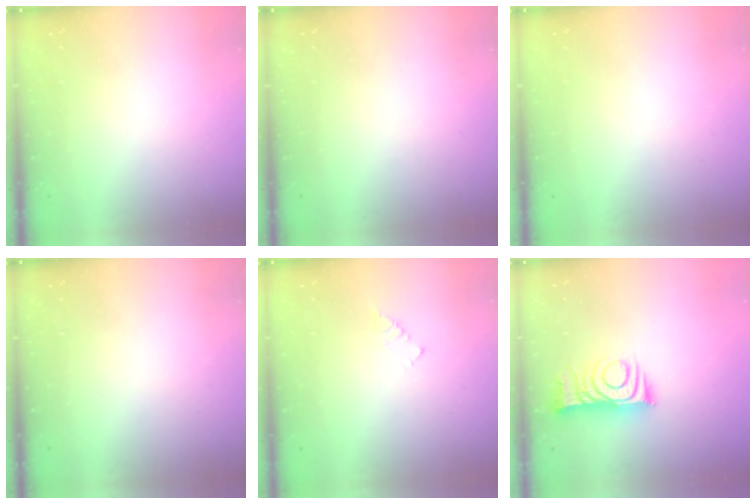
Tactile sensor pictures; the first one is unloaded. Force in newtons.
{"total": 0.0}
{"total": 0.0}
{"total": 0.0}
{"total": 3.0, "press": 2.9, "slide": 0.4}
{"total": 12.3, "press": 12.2, "slide": 1.1}